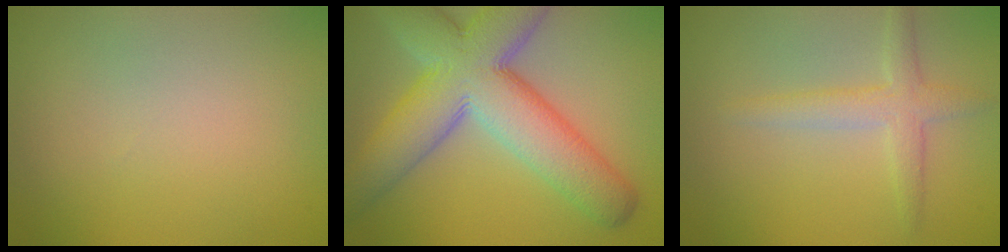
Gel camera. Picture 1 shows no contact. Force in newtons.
{"total": 12.0, "press": 12.0, "slide": 0.4}
{"total": 2.7, "press": 2.7, "slide": 0.0}